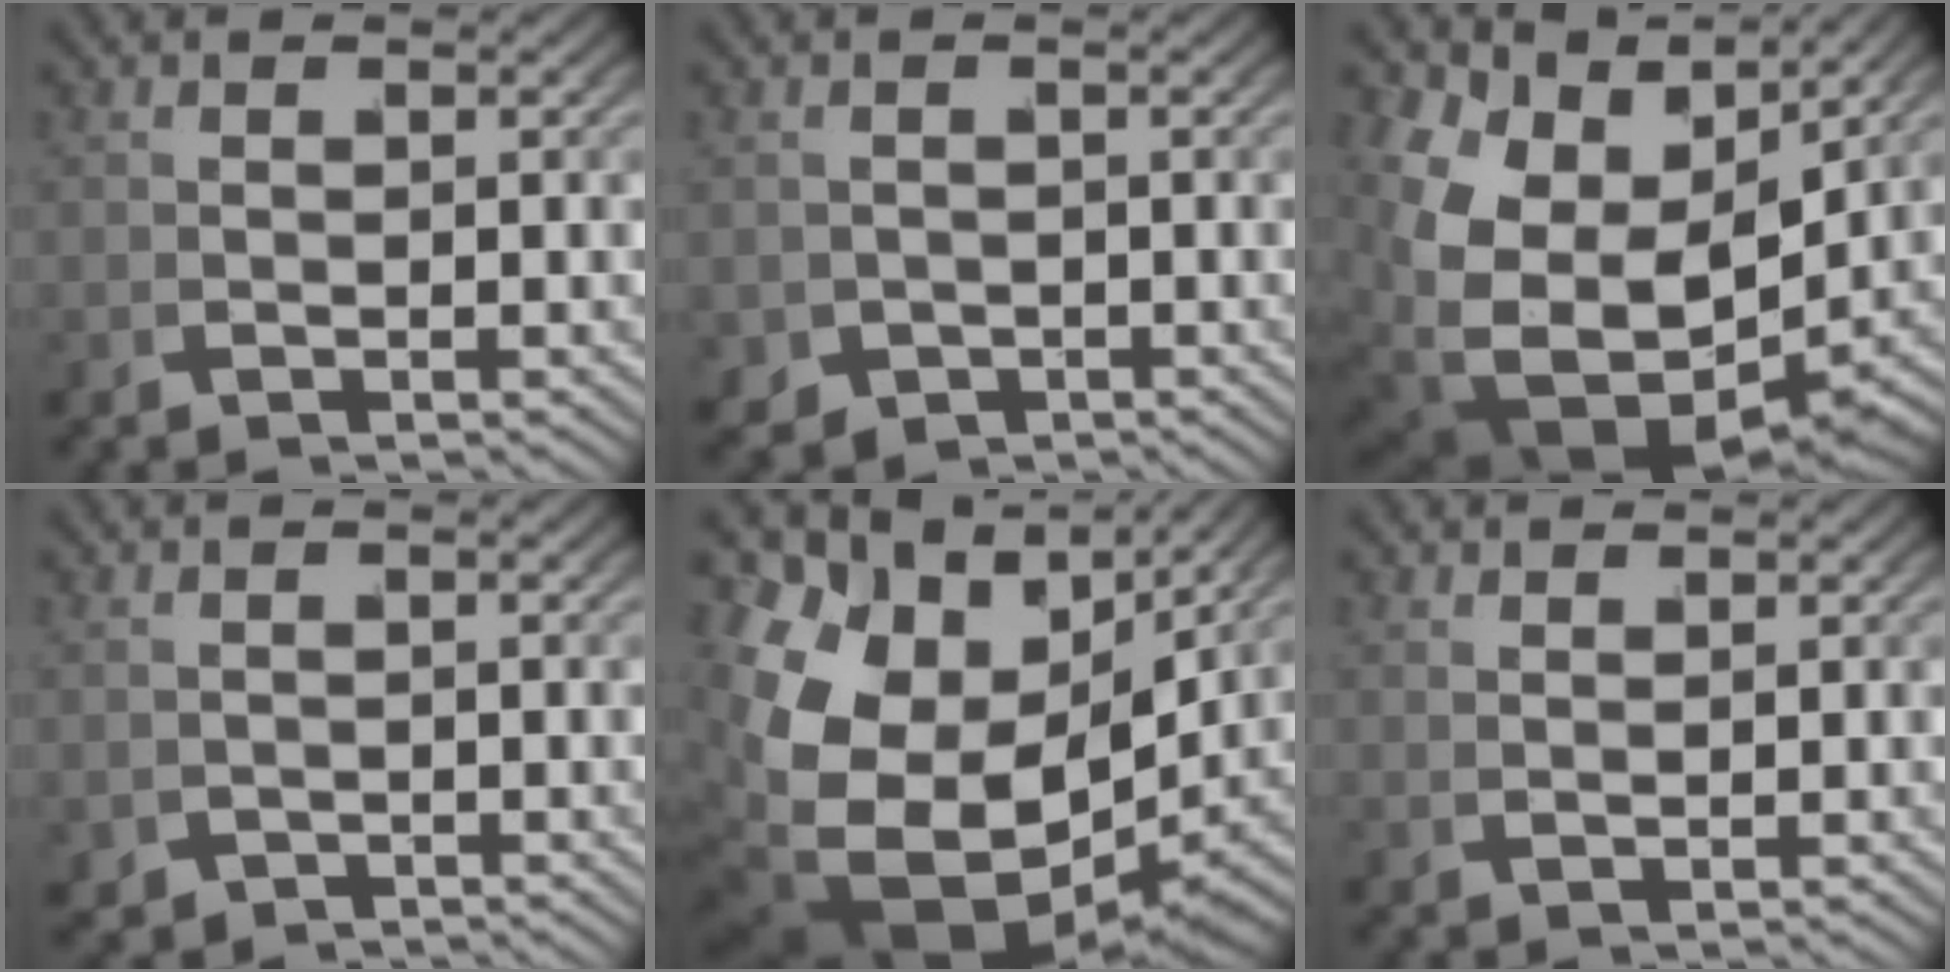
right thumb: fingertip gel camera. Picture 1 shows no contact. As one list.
[{"total": 3.5, "force": [-1.7, 2.7, 1.4], "torque": [-0.032, -0.029, -0.012]}, {"total": 14.4, "force": [-0.5, 8.8, 11.3], "torque": [-0.250, -0.065, 0.038]}, {"total": 1.9, "force": [-0.9, 1.5, 0.6], "torque": [-0.016, -0.019, -0.002]}, {"total": 17.8, "force": [-0.7, 11.9, 13.2], "torque": [-0.301, -0.078, 0.034]}, {"total": 1.4, "force": [1.4, -0.3, 0.1], "torque": [0.002, 0.002, 0.035]}]